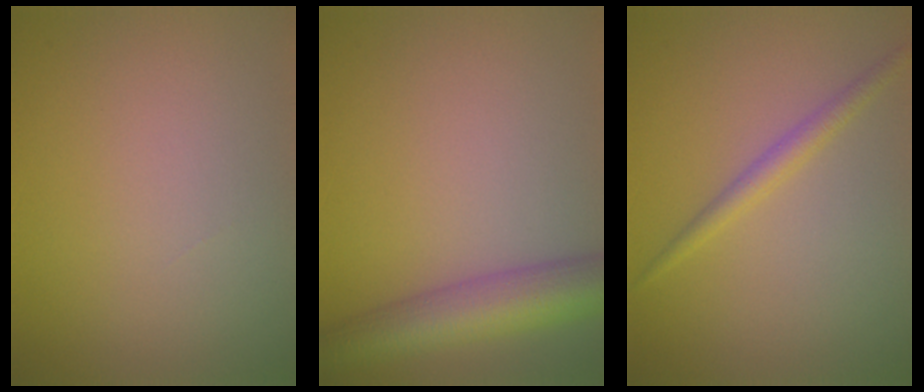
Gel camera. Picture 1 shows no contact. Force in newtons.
{"total": 6.9, "press": 6.9, "slide": 0.3}
{"total": 1.7, "press": 1.7, "slide": 0.1}